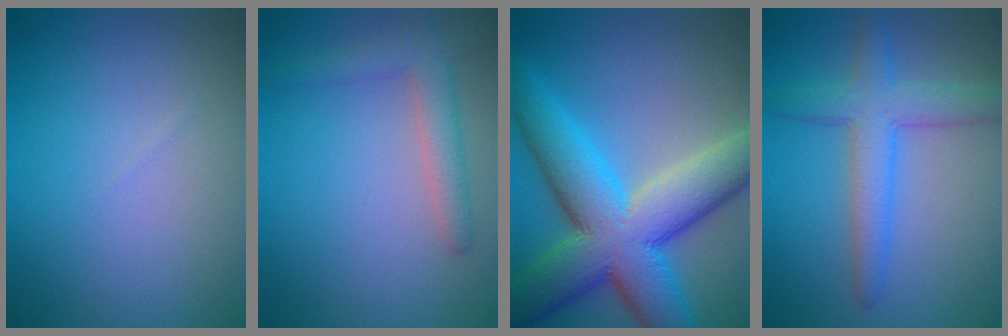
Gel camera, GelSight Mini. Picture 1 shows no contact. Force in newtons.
{"total": 3.0, "press": 3.0, "slide": 0.1}
{"total": 12.7, "press": 12.7, "slide": 0.6}
{"total": 4.5, "press": 4.5, "slide": 0.2}